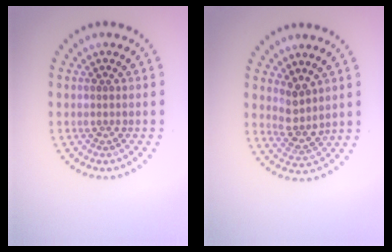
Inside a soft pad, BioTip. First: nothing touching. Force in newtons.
{"total": 2.5, "press": 2.0, "slide": 1.6}